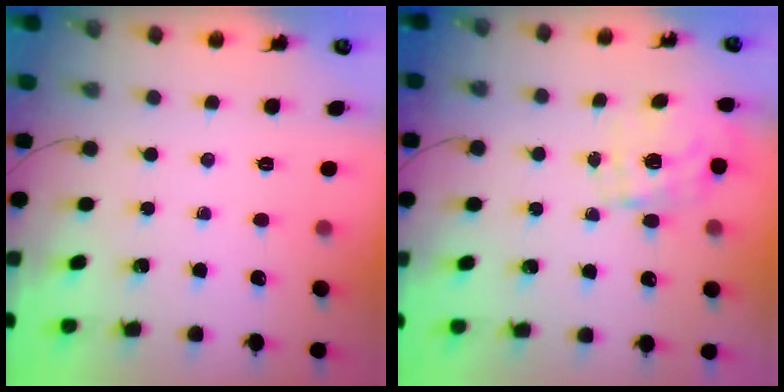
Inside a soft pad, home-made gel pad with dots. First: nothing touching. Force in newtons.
{"total": 2.1, "press": 0.6, "slide": 2.0}